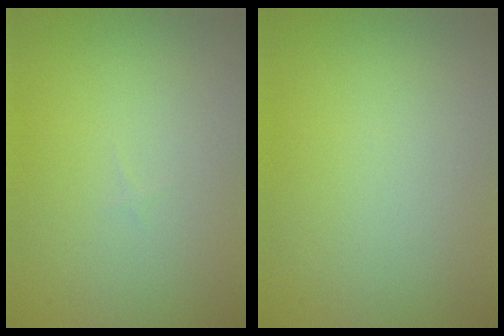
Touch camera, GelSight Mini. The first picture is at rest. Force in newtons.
{"total": 0.0}